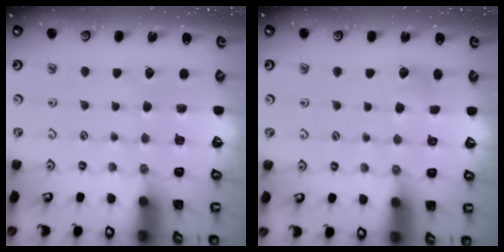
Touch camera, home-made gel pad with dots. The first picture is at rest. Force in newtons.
{"total": 3.4, "press": 3.4, "slide": 0.4}